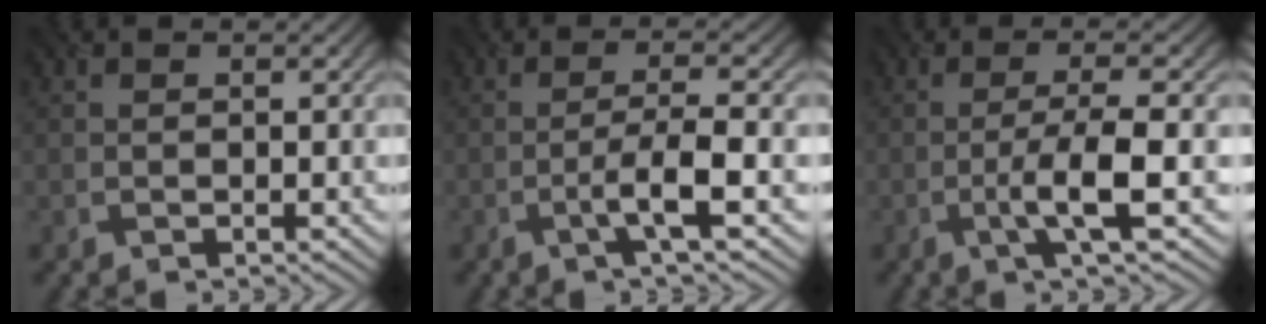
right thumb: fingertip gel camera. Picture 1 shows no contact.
{"total": 4.1, "force": [-1.9, 0.0, 3.7], "torque": [-0.065, 0.014, -0.050]}
{"total": 5.2, "force": [-1.8, 0.3, 4.9], "torque": [-0.085, 0.013, -0.046]}